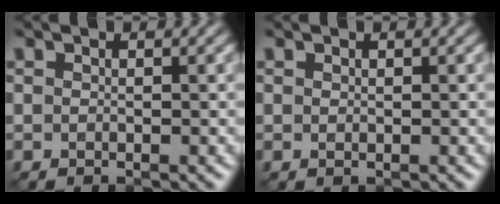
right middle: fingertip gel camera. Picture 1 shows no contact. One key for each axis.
{"total": 0.0}